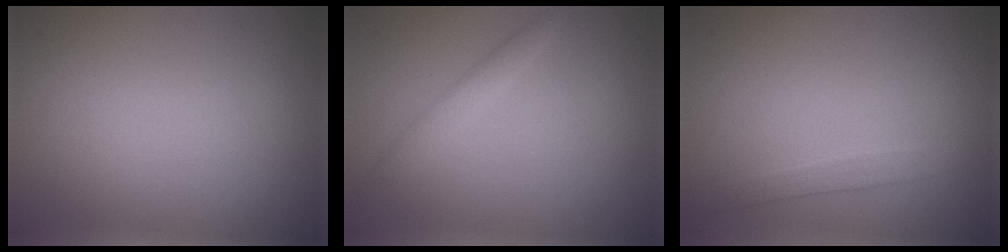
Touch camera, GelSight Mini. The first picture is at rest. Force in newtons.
{"total": 1.7, "press": 1.7, "slide": 0.1}
{"total": 1.6, "press": 1.6, "slide": 0.2}